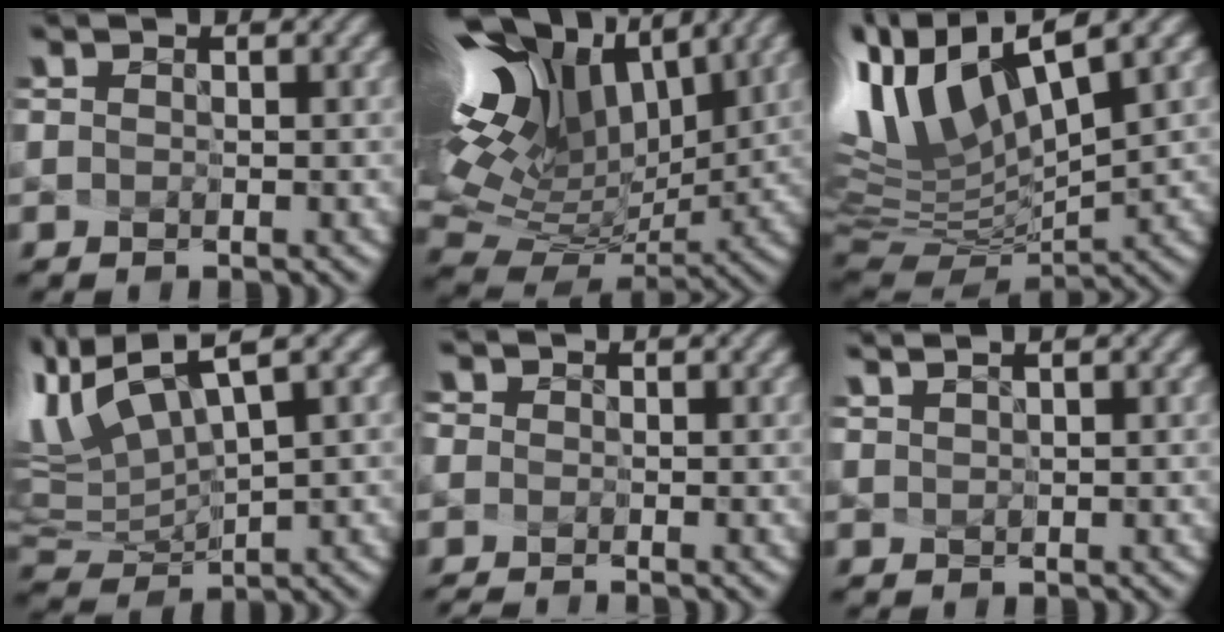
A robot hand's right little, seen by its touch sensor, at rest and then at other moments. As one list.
[{"total": 12.9, "force": [5.6, 6.8, 9.3], "torque": [-0.228, 0.013, 0.130]}, {"total": 10.8, "force": [5.2, 2.7, 9.0], "torque": [-0.215, 0.006, 0.117]}, {"total": 6.7, "force": [4.2, 1.5, 5.1], "torque": [-0.135, 0.001, 0.104]}, {"total": 1.3, "force": [-0.9, 0.8, 0.5], "torque": [-0.030, 0.000, -0.005]}, {"total": 1.0, "force": [0.6, -0.7, -0.4], "torque": [-0.006, -0.013, 0.034]}]